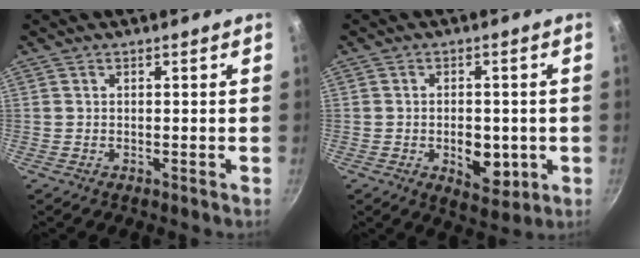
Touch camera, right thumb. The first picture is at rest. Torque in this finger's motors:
{"motor_torque": [-0.30, 0.53, 0.75, 0.04, 0.10]}